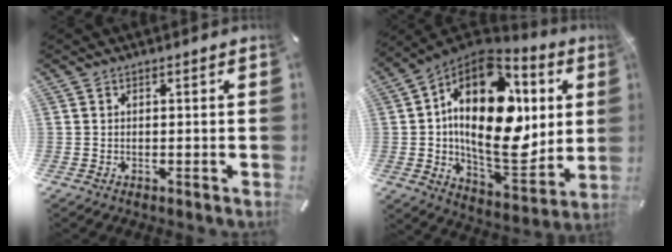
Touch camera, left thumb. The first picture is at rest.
{"total": 26.6, "force": [4.6, 15.5, 21.1], "torque": [-0.363, -0.051, 0.079]}